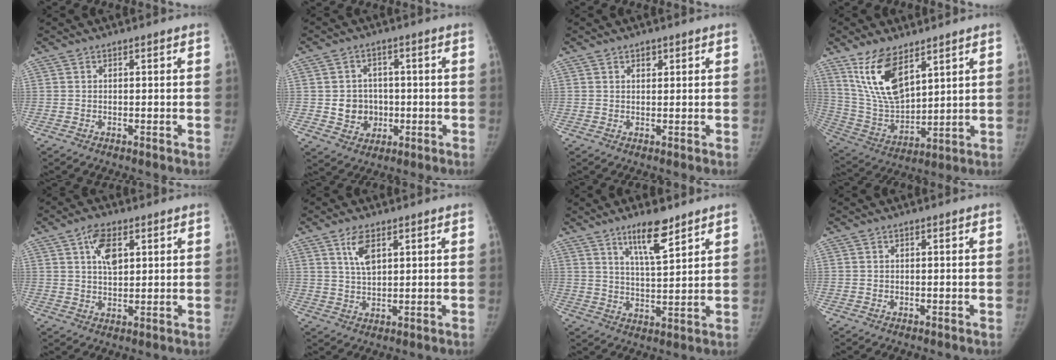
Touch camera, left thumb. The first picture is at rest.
{"total": 6.9, "force": [-0.6, 6.3, 2.7], "torque": [-0.013, 0.008, -0.003]}
{"total": 1.5, "force": [0.9, 0.9, 0.7], "torque": [-0.003, -0.003, 0.013]}
{"total": 14.4, "force": [8.4, 6.3, 9.8], "torque": [-0.167, -0.042, 0.180]}
{"total": 6.5, "force": [2.7, 3.4, 4.8], "torque": [-0.071, -0.009, 0.049]}
{"total": 5.2, "force": [2.6, 2.3, 3.8], "torque": [-0.070, -0.010, 0.054]}
{"total": 8.9, "force": [6.0, 2.0, 6.2], "torque": [-0.098, -0.040, 0.108]}
{"total": 0.0}